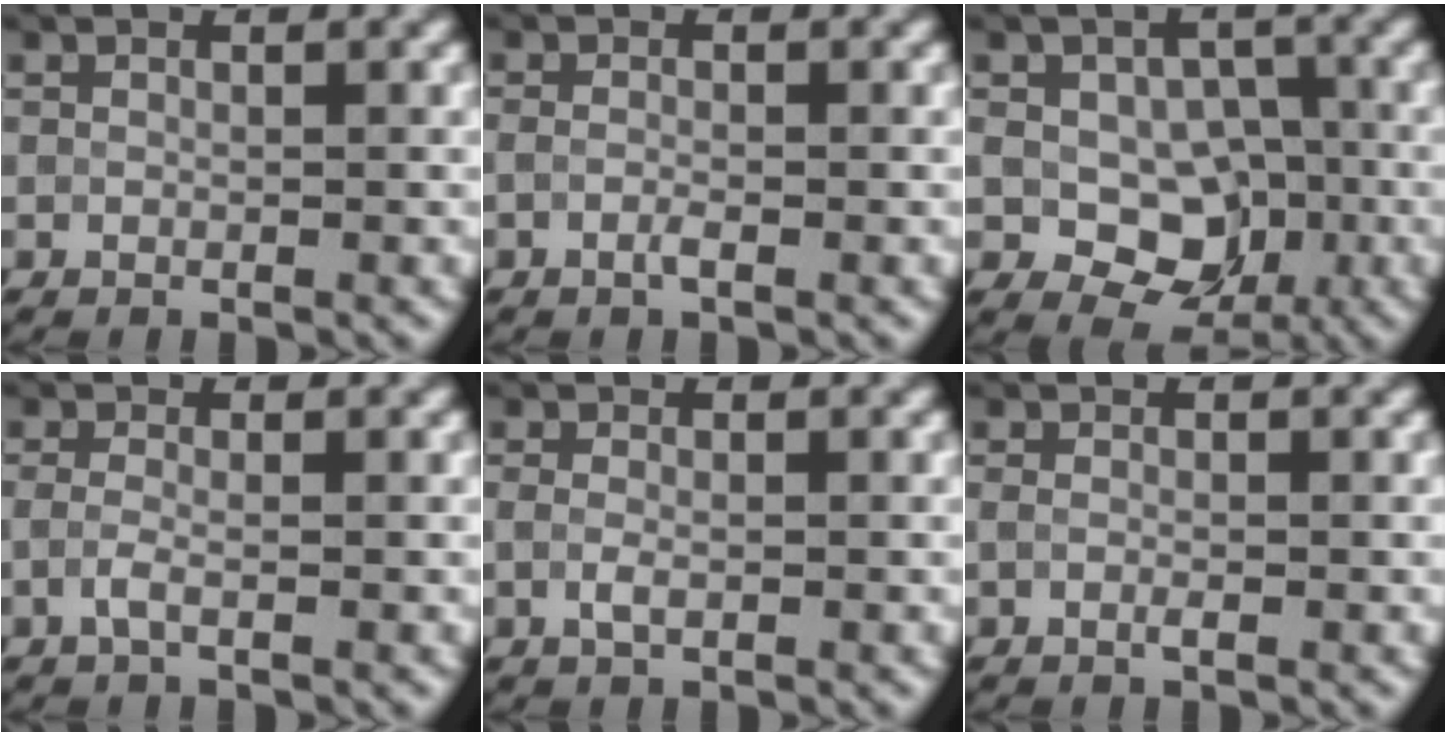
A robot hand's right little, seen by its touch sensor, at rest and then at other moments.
{"total": 0.8, "force": [-0.5, 0.1, 0.6], "torque": [-0.016, -0.006, -0.008]}
{"total": 6.9, "force": [-1.4, 5.1, 4.4], "torque": [-0.065, -0.003, -0.015]}
{"total": 1.4, "force": [-0.5, 0.5, 1.3], "torque": [-0.028, -0.003, -0.014]}
{"total": 1.0, "force": [-0.3, 0.3, 0.9], "torque": [-0.022, -0.005, -0.005]}
{"total": 0.7, "force": [-0.3, 0.1, 0.6], "torque": [-0.013, -0.006, -0.004]}